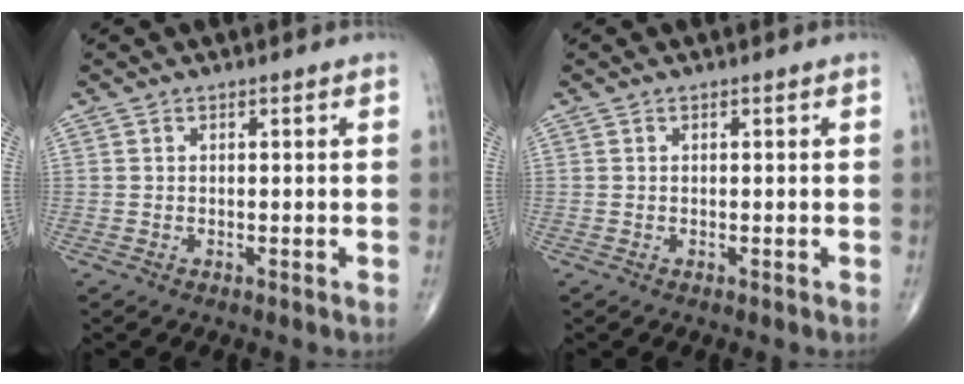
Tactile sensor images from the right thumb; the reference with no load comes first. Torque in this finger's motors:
{"motor_torque": [0.07, 0.07, -0.01, -0.01, 0.07]}